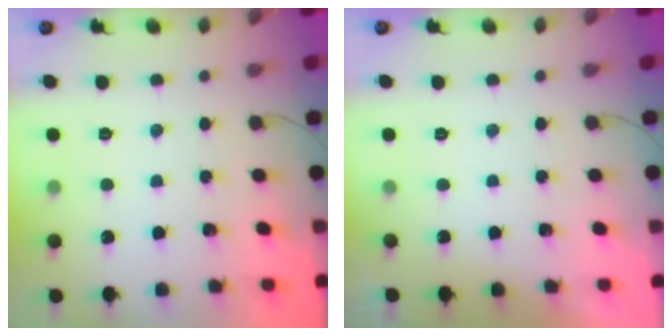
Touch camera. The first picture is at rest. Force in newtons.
{"total": 0.0}